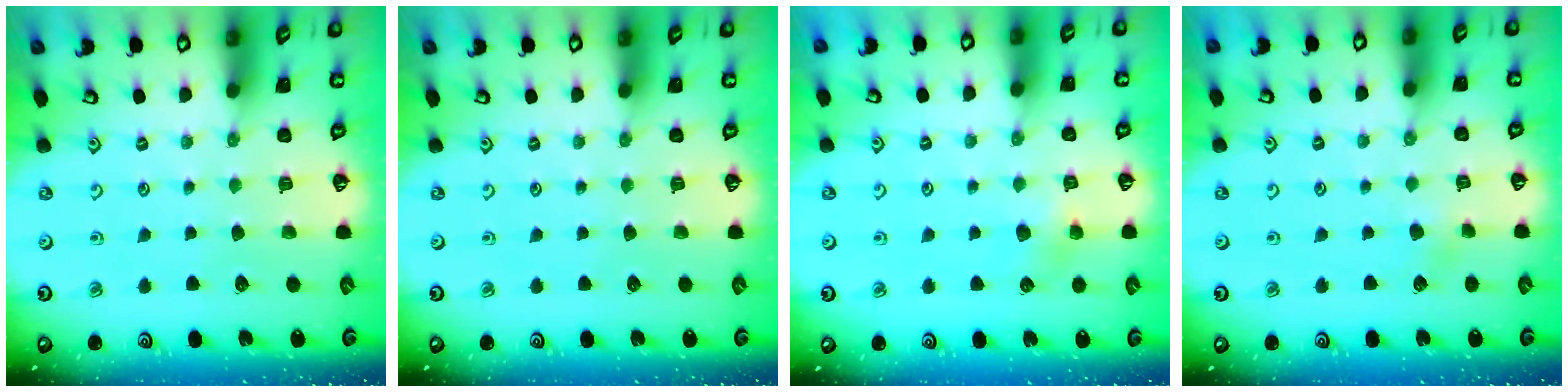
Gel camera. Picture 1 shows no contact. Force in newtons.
{"total": 0.0}
{"total": 5.2, "press": 5.2, "slide": 0.5}
{"total": 2.2, "press": 2.1, "slide": 0.5}